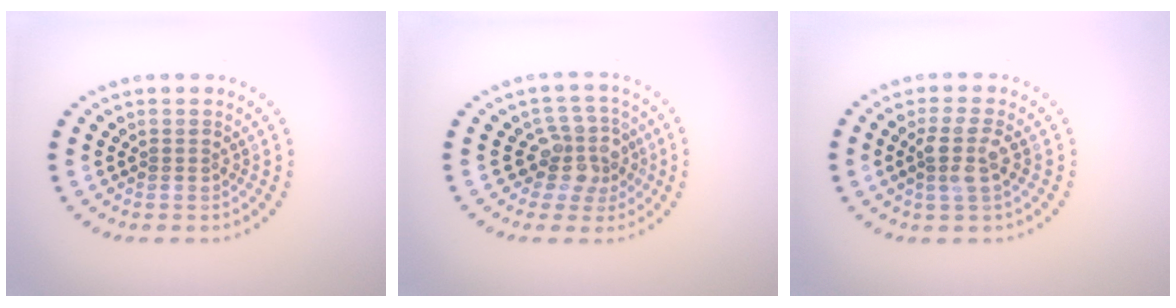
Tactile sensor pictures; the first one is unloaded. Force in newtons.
{"total": 3.6, "press": 3.0, "slide": 2.0}
{"total": 2.8, "press": 2.4, "slide": 1.5}